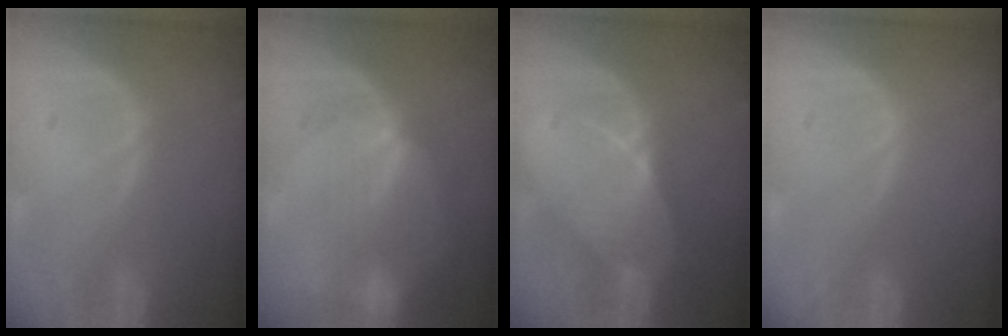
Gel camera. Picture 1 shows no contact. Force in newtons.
{"total": 4.6, "press": 4.4, "slide": 1.1}
{"total": 6.7, "press": 6.3, "slide": 2.2}
{"total": 0.0}